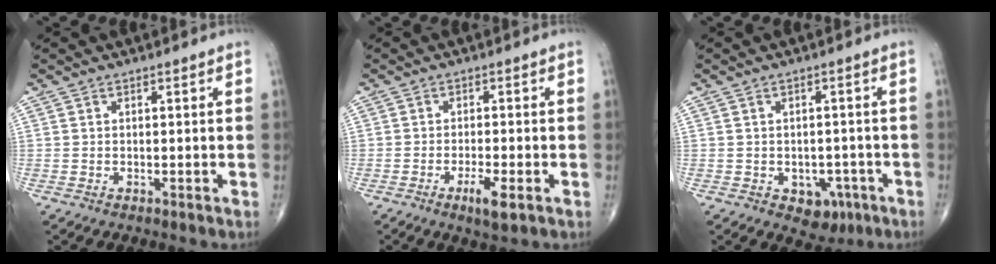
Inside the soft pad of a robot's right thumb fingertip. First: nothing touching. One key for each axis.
{"total": 4.1, "fx": -1.9, "fy": 0.7, "fz": 3.5, "tx": -0.067, "ty": -0.001, "tz": -0.034}
{"total": 5.4, "fx": -2.3, "fy": 3.9, "fz": 3.0, "tx": -0.012, "ty": 0.014, "tz": -0.022}